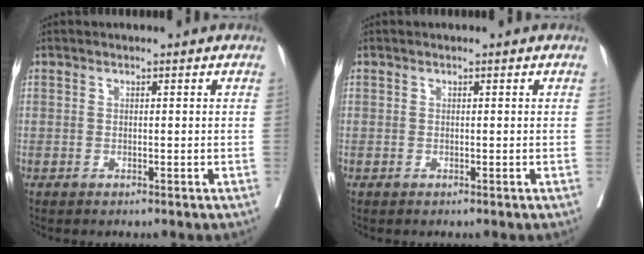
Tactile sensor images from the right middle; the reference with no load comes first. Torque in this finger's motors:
{"motor_torque": [0.31, -0.15, -0.02, 0.00]}